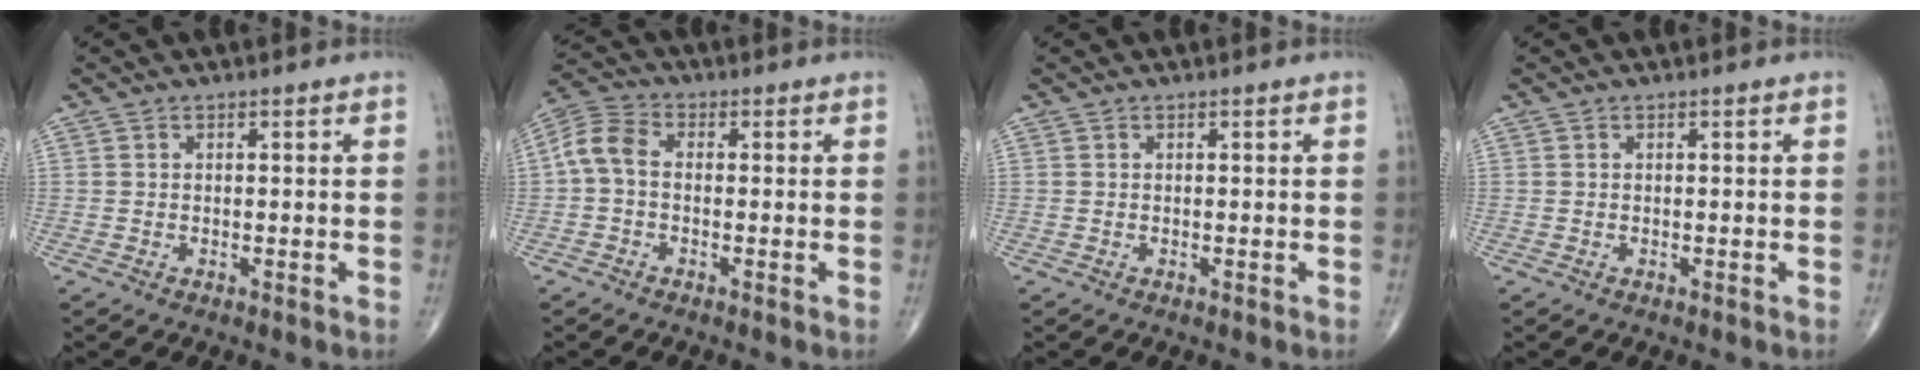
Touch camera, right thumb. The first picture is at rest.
{"total": 6.1, "force": [-0.4, 4.0, 4.6], "torque": [-0.091, 0.019, -0.021]}
{"total": 0.0}
{"total": 0.0}